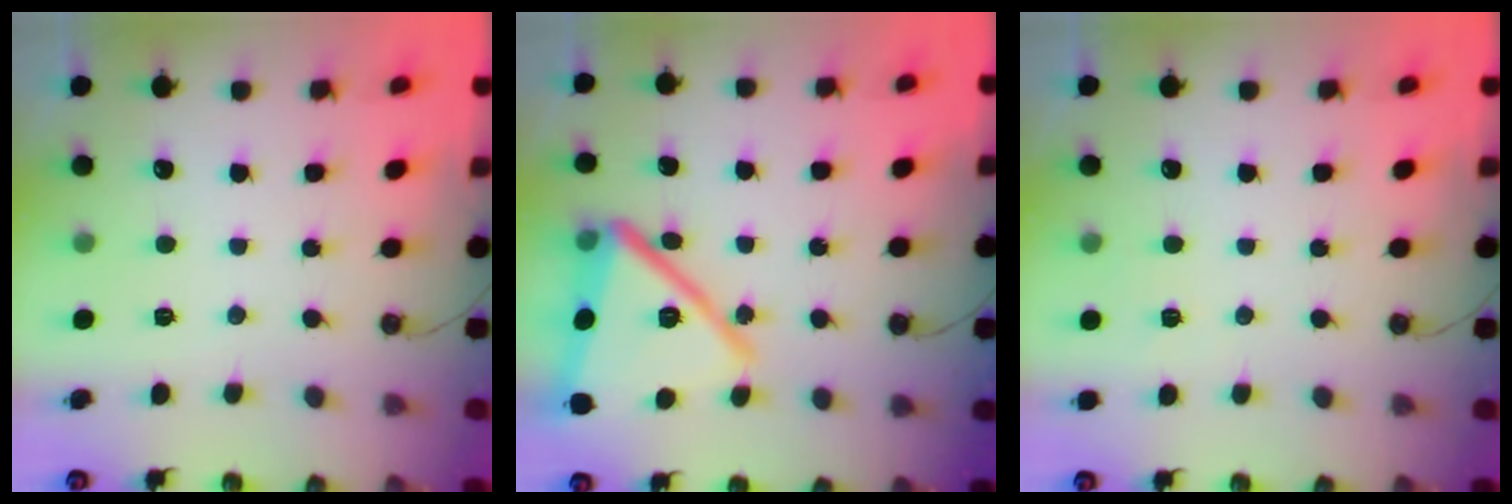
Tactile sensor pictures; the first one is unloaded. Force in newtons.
{"total": 22.1, "press": 20.7, "slide": 7.6}
{"total": 2.7, "press": 2.7, "slide": 0.5}